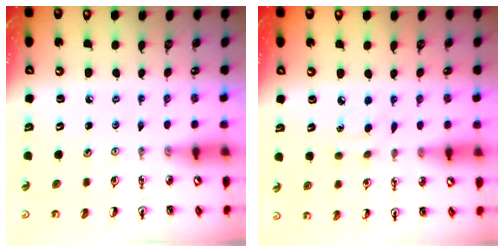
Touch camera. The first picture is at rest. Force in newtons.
{"total": 5.4, "press": 5.3, "slide": 0.6}